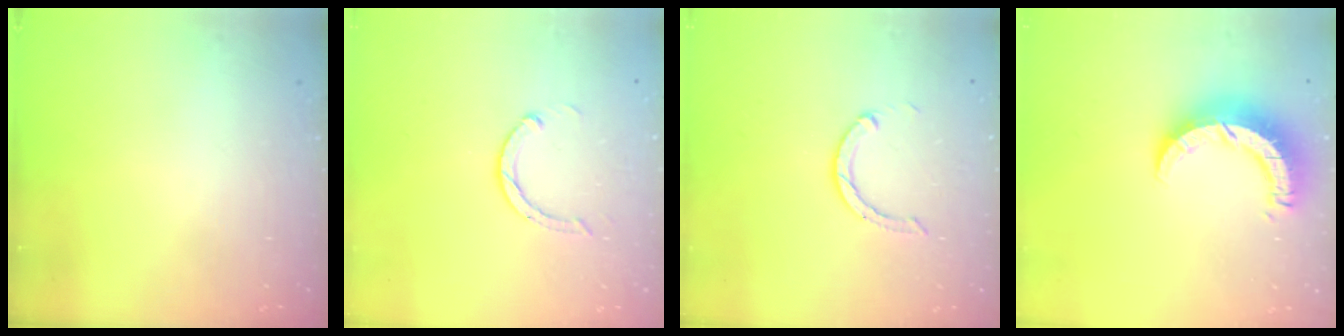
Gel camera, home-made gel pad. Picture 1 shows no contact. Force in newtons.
{"total": 3.0, "press": 3.0, "slide": 0.3}
{"total": 3.6, "press": 3.5, "slide": 0.5}
{"total": 9.9, "press": 9.8, "slide": 1.0}